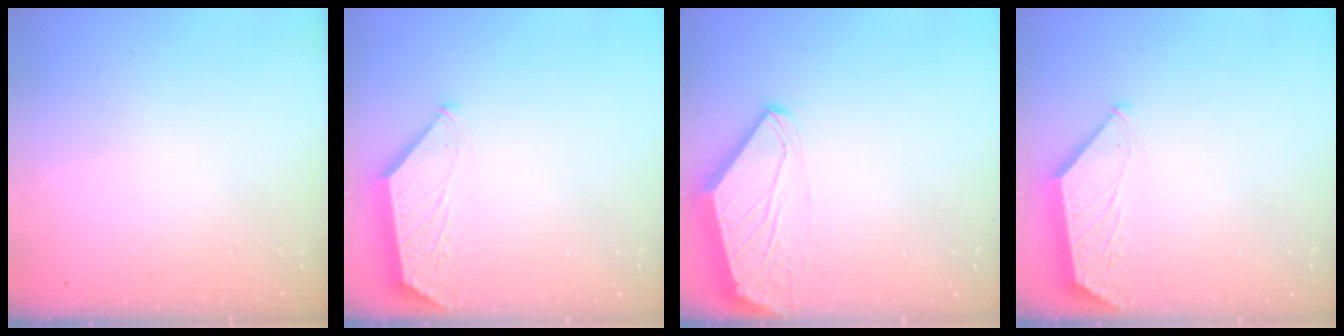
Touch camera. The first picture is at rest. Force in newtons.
{"total": 1.6, "press": 1.6, "slide": 0.3}
{"total": 0.0}
{"total": 1.6, "press": 1.6, "slide": 0.3}